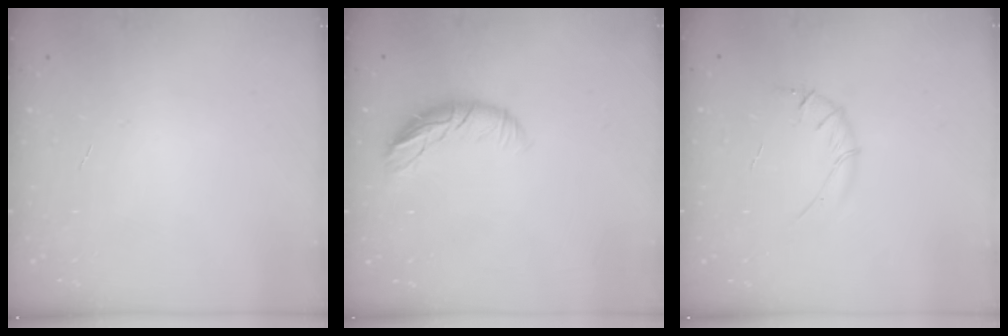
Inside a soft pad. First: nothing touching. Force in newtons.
{"total": 9.0, "press": 8.9, "slide": 1.1}
{"total": 4.5, "press": 4.3, "slide": 1.5}